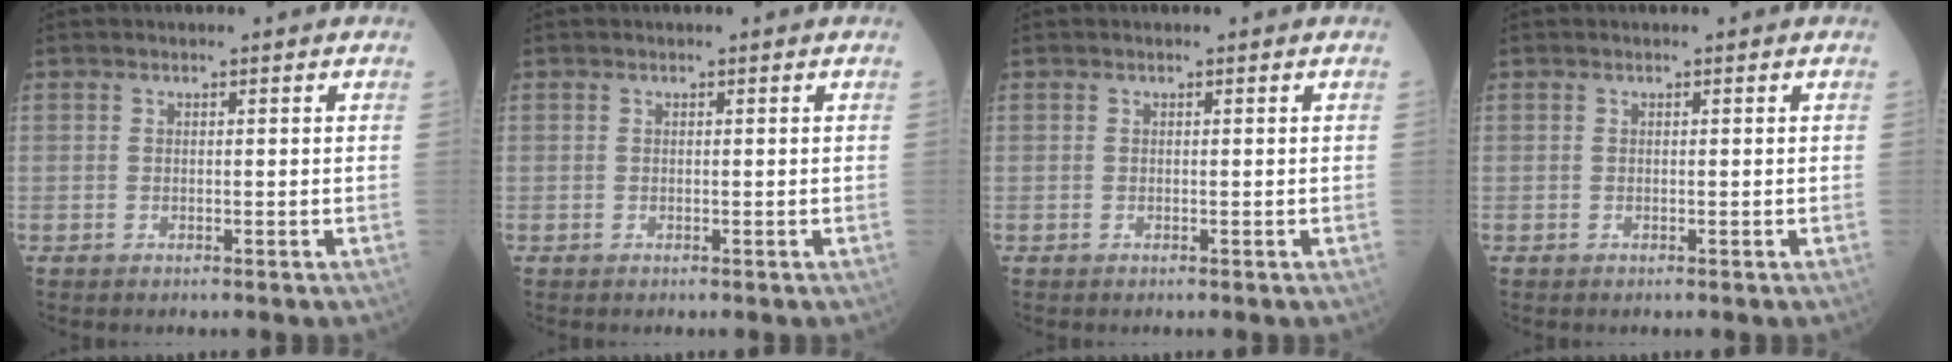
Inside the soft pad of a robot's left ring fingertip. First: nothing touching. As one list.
[{"total": 0.0}, {"total": 0.0}, {"total": 0.0}]